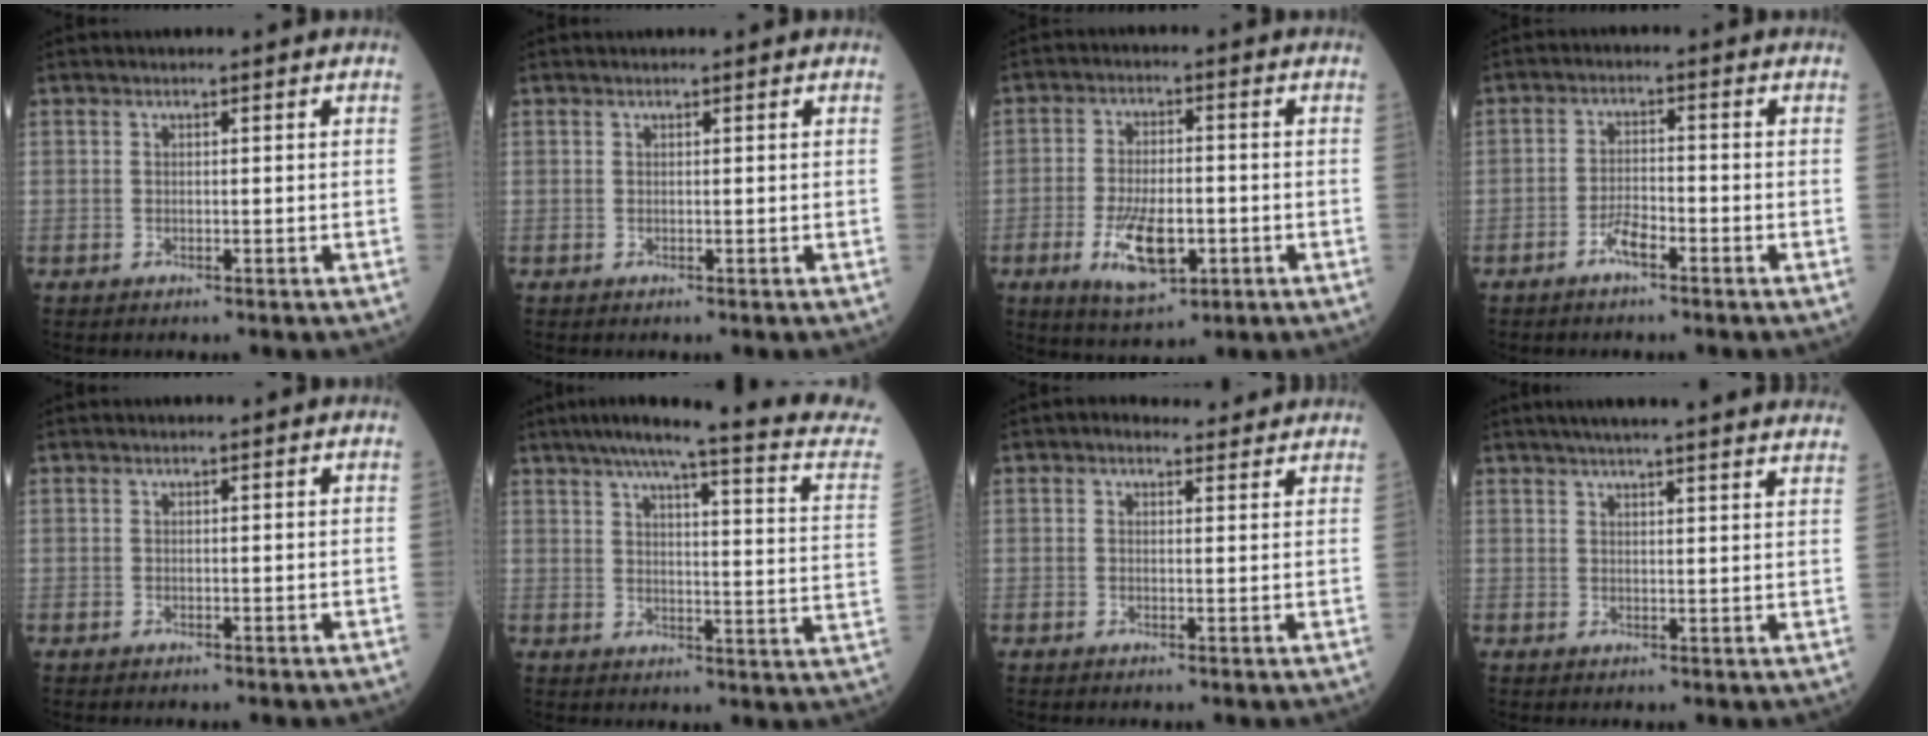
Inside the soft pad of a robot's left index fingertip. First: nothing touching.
{"total": 0.9, "force": [0.9, 0.1, 0.2], "torque": [-0.007, 0.015, 0.014]}
{"total": 8.8, "force": [-3.1, 3.6, 7.5], "torque": [-0.148, -0.010, -0.048]}
{"total": 3.2, "force": [-2.2, 0.7, 2.3], "torque": [-0.046, 0.001, -0.043]}
{"total": 0.0}
{"total": 20.5, "force": [17.4, -0.4, 10.8], "torque": [-0.156, -0.045, 0.200]}
{"total": 3.7, "force": [3.3, 1.5, 0.8], "torque": [-0.008, 0.014, 0.036]}
{"total": 21.0, "force": [19.1, 0.8, 8.8], "torque": [-0.123, 0.005, 0.229]}